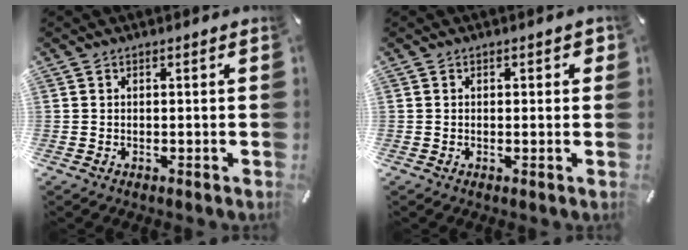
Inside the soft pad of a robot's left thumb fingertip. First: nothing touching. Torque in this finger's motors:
{"motor_torque": [0.00, -0.17, -0.07, 0.22, -0.11]}